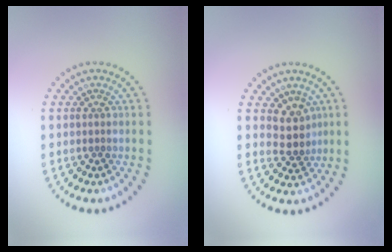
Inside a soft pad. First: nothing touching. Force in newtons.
{"total": 2.7, "press": 2.1, "slide": 1.6}